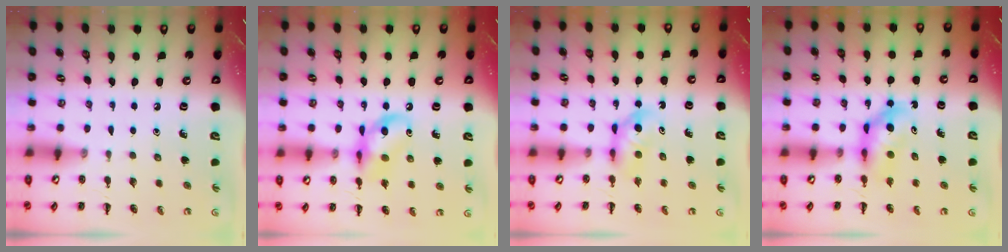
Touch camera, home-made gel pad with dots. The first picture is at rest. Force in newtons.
{"total": 14.1, "press": 13.9, "slide": 2.4}
{"total": 4.1, "press": 4.0, "slide": 0.9}
{"total": 6.4, "press": 6.3, "slide": 1.1}